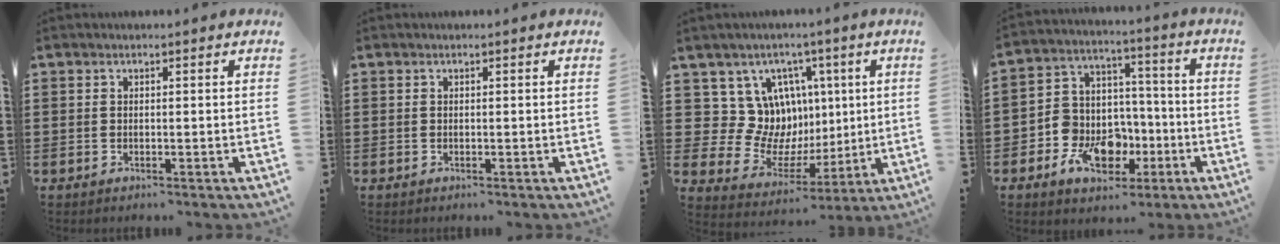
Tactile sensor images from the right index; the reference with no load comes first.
{"total": 0.0}
{"total": 11.1, "force": [3.4, 10.2, 2.4], "torque": [-0.067, -0.047, 0.075]}
{"total": 10.3, "force": [-4.2, 8.3, 4.4], "torque": [-0.111, 0.024, -0.070]}